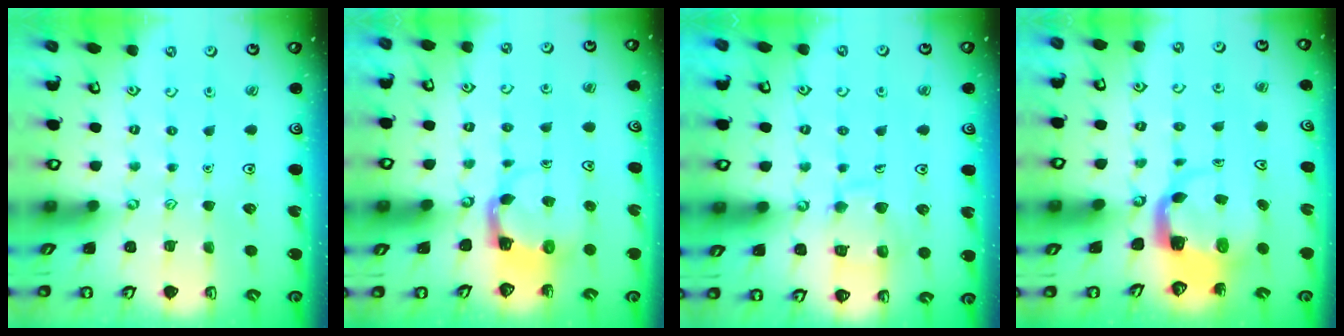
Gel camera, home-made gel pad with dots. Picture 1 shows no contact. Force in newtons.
{"total": 3.9, "press": 3.9, "slide": 0.8}
{"total": 10.1, "press": 10.1, "slide": 0.6}
{"total": 4.5, "press": 4.5, "slide": 0.4}